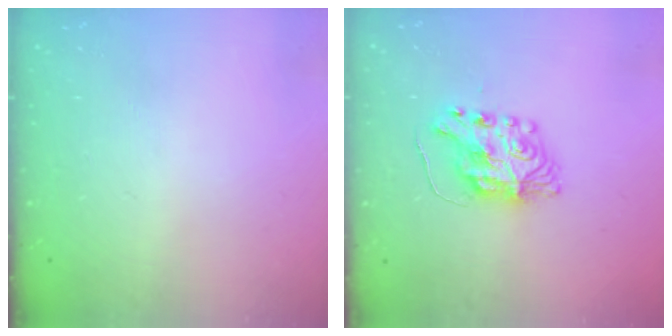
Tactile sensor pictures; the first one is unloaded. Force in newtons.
{"total": 8.2, "press": 8.2, "slide": 0.5}